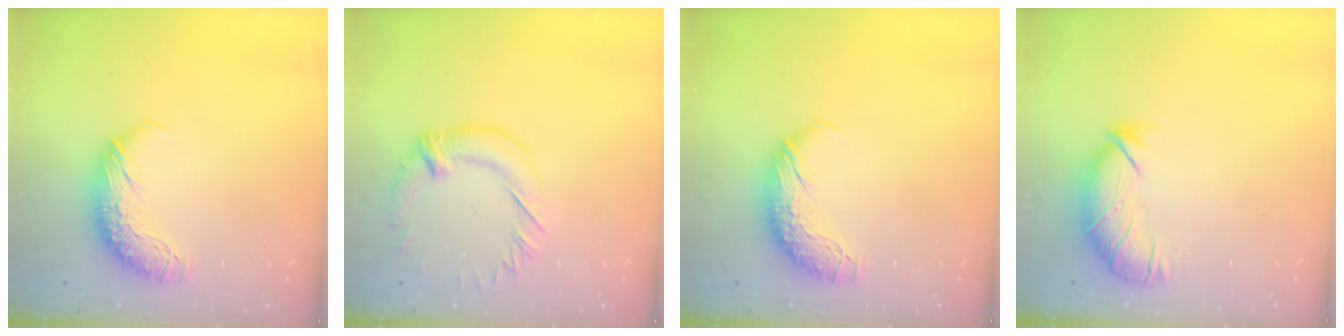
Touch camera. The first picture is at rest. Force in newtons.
{"total": 1.1, "press": 0.1, "slide": 1.1}
{"total": 0.0}
{"total": 2.9, "press": 2.5, "slide": 1.5}